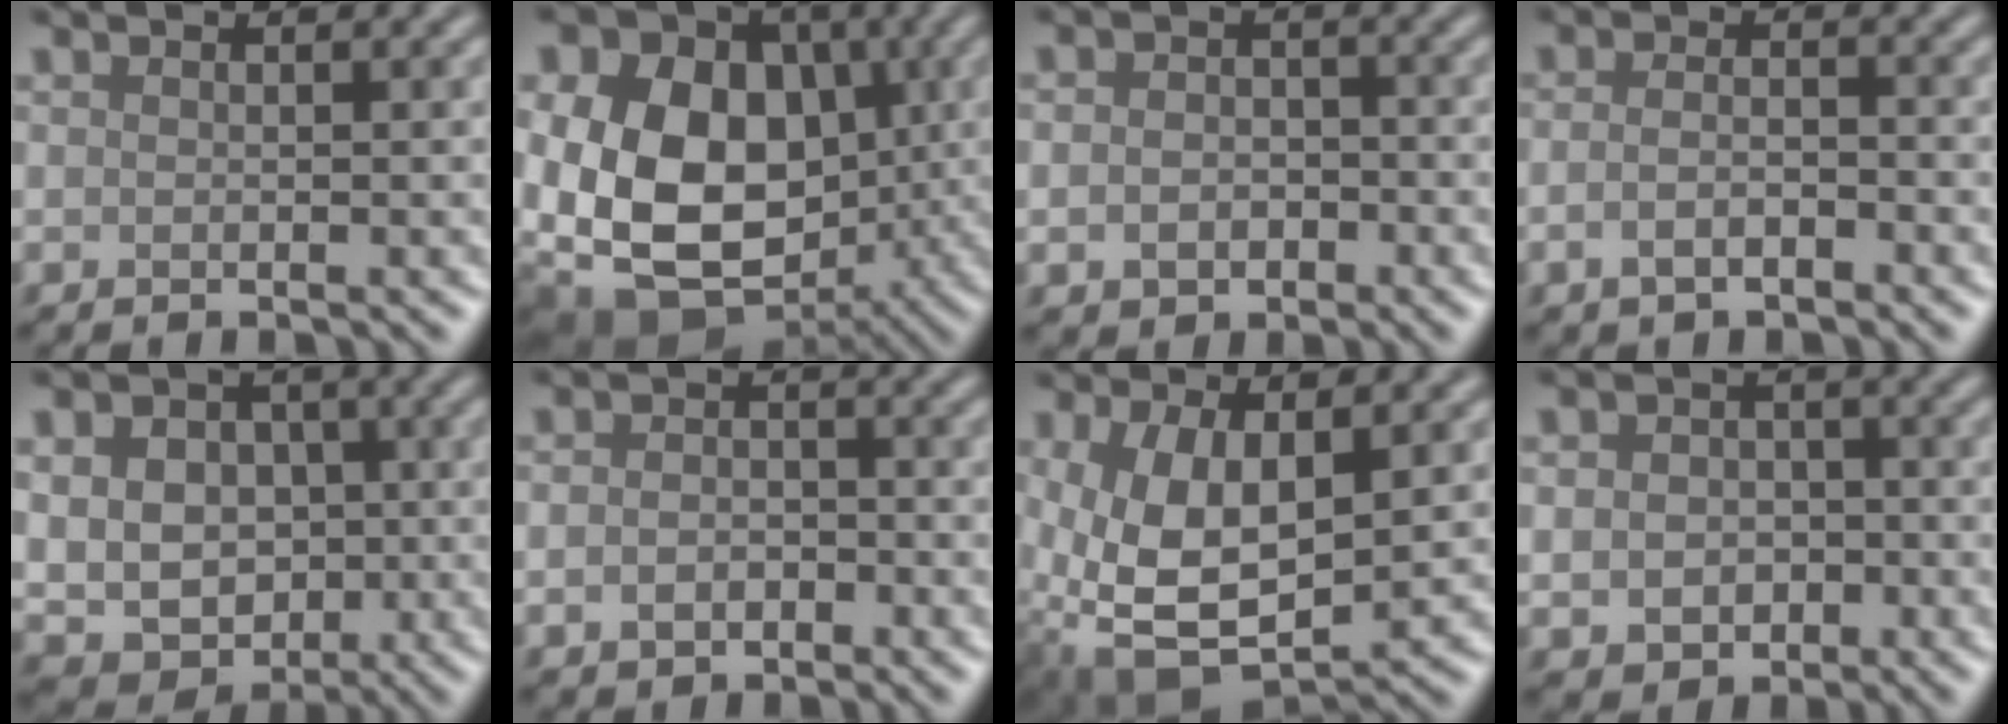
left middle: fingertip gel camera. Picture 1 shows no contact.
{"total": 19.7, "force": [-0.8, 15.4, 12.3], "torque": [-0.240, -0.003, -0.031]}
{"total": 2.8, "force": [-0.9, 2.3, 1.5], "torque": [-0.019, -0.005, -0.020]}
{"total": 2.2, "force": [-1.1, 1.1, 1.6], "torque": [-0.034, 0.000, -0.024]}
{"total": 11.5, "force": [1.4, 9.4, 6.4], "torque": [-0.094, 0.028, 0.011]}
{"total": 2.5, "force": [-0.9, 1.8, 1.3], "torque": [-0.023, -0.002, -0.021]}
{"total": 8.7, "force": [0.2, 4.8, 7.3], "torque": [-0.165, -0.011, 0.012]}
{"total": 4.2, "force": [-0.8, 3.4, 2.3], "torque": [-0.030, -0.010, -0.015]}